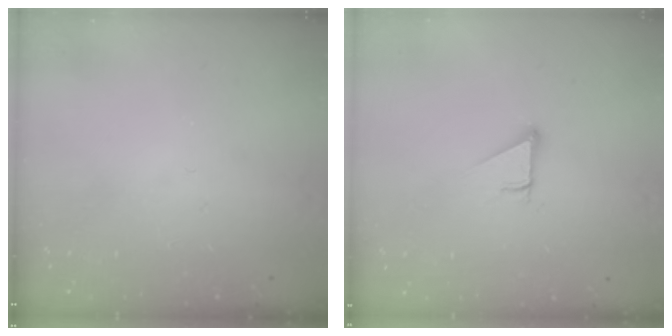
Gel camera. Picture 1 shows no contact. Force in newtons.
{"total": 2.7, "press": 2.7, "slide": 0.0}